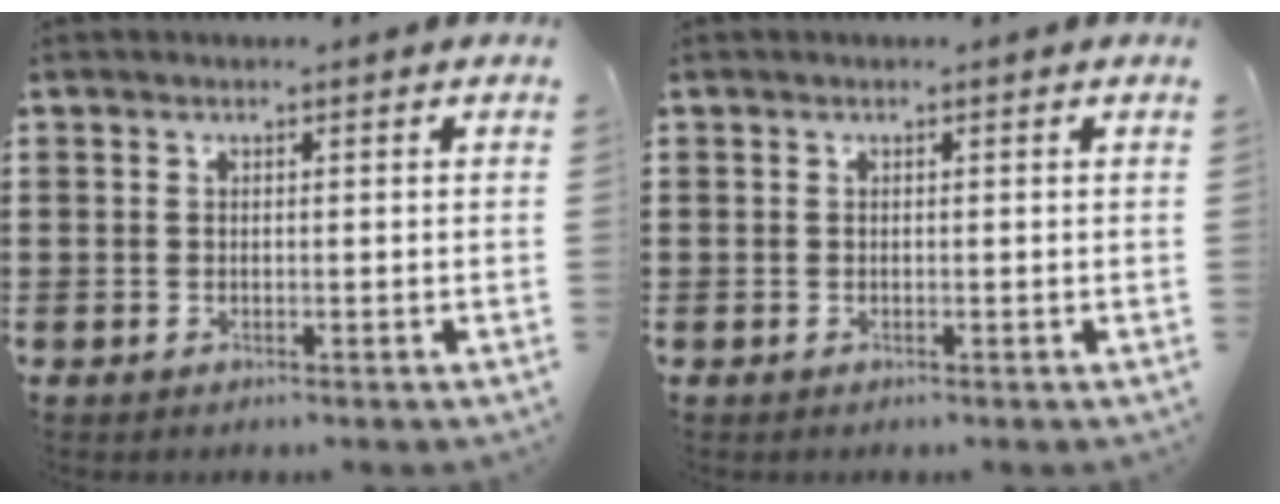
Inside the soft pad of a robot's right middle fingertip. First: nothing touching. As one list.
[{"total": 0.0}]